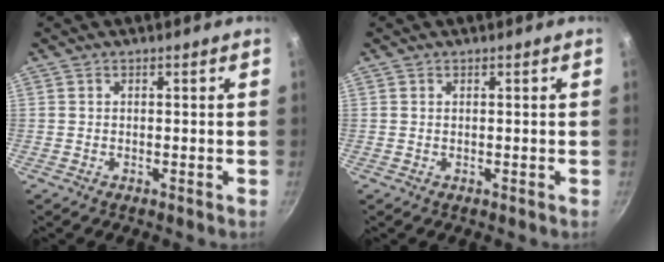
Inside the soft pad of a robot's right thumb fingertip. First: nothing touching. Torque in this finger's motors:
{"motor_torque": [0.12, 0.09, 0.40, -0.14, 0.08]}